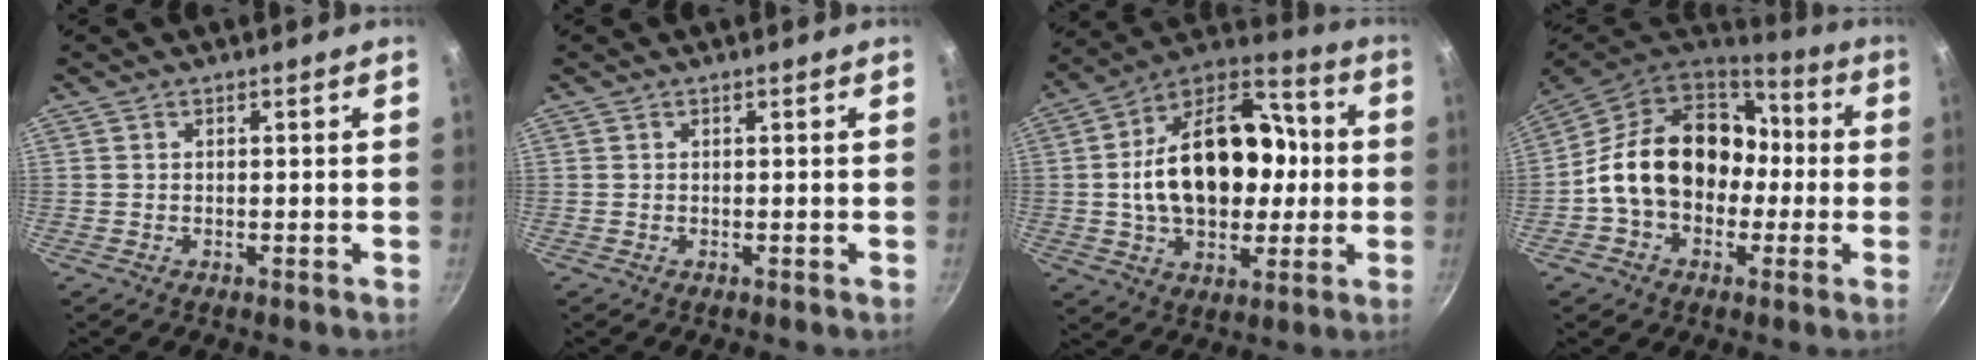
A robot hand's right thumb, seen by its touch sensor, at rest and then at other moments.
{"total": 0.0}
{"total": 24.8, "force": [0.4, 16.5, 18.5], "torque": [-0.271, 0.042, -0.001]}
{"total": 20.3, "force": [-0.7, 15.6, 13.0], "torque": [-0.188, 0.056, -0.019]}